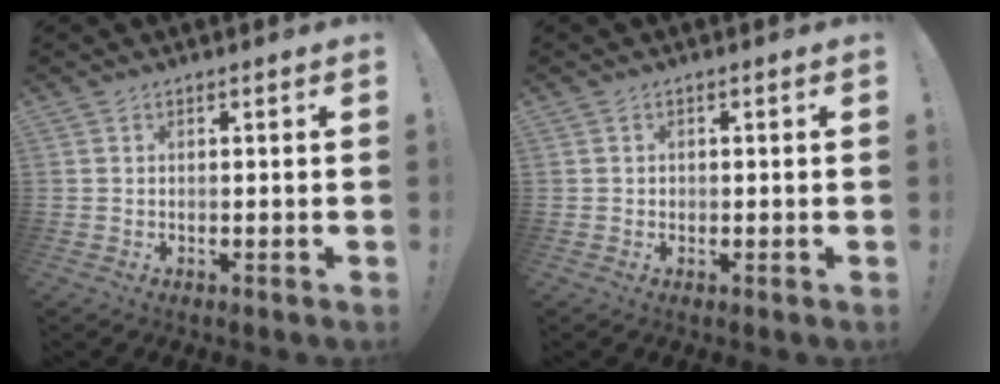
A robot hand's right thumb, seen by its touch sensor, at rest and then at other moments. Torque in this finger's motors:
{"motor_torque": [-0.01, -0.19, 0.12, -0.07, 0.00]}